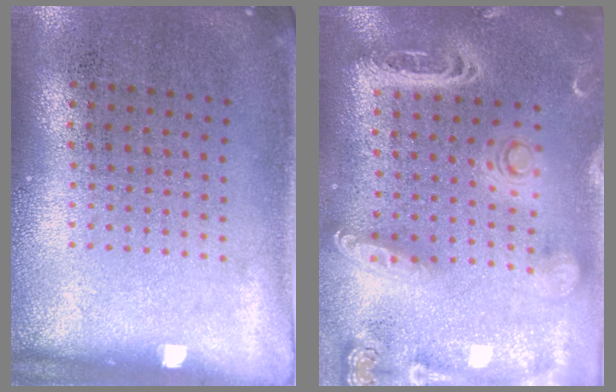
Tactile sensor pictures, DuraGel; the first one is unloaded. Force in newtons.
{"total": 3.0, "press": 2.5, "slide": 1.6}